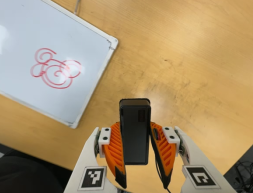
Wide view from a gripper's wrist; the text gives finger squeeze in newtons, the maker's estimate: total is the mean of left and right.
{"total": 4.2, "left": 3.0, "right": 5.3}